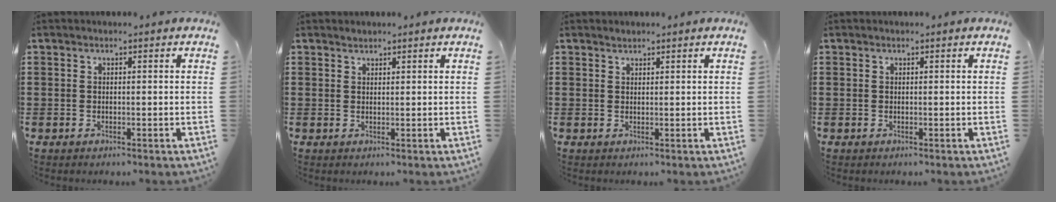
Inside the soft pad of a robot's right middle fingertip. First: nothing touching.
{"total": 0.9, "force": [0.8, 0.2, -0.2], "torque": [0.002, -0.001, 0.017]}
{"total": 0.8, "force": [0.8, 0.2, -0.2], "torque": [0.001, -0.002, 0.016]}
{"total": 0.0}